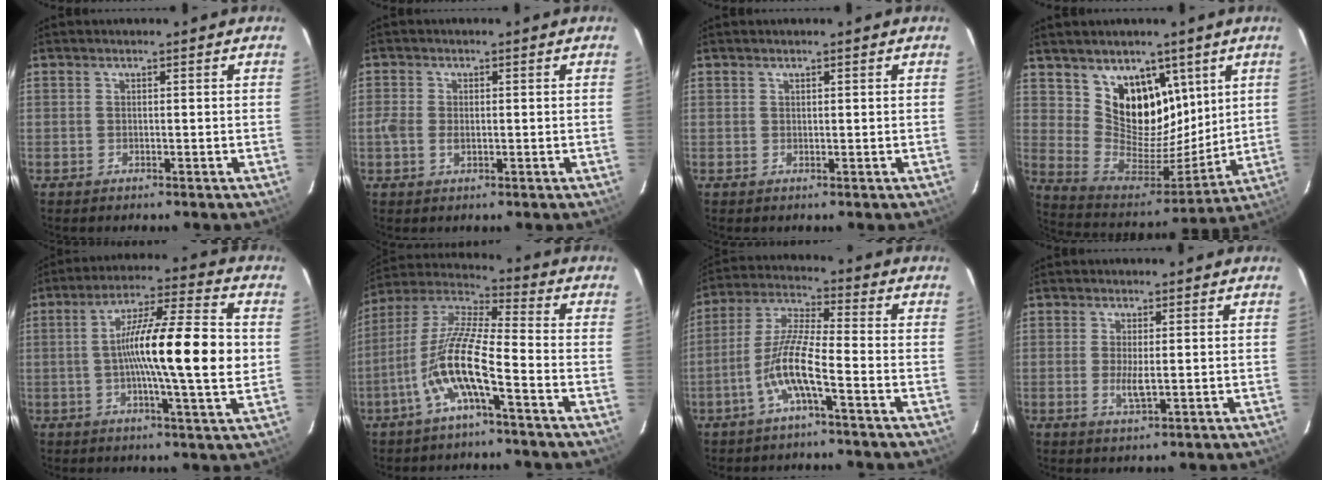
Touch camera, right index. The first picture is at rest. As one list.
[{"total": 2.9, "force": [-0.6, 1.8, 2.2], "torque": [-0.046, -0.001, -0.012]}, {"total": 0.5, "force": [0.3, 0.4, 0.0], "torque": [0.000, 0.002, 0.006]}, {"total": 14.8, "force": [8.1, 10.4, 6.6], "torque": [-0.123, -0.015, 0.160]}, {"total": 16.1, "force": [-0.1, 1.1, 16.0], "torque": [-0.261, 0.012, -0.010]}, {"total": 12.4, "force": [-5.3, 1.6, 11.0], "torque": [-0.221, 0.001, -0.108]}, {"total": 9.0, "force": [-4.0, 0.6, 8.0], "torque": [-0.178, 0.005, -0.081]}, {"total": 3.1, "force": [-0.2, 0.5, 3.1], "torque": [-0.061, -0.007, -0.003]}]